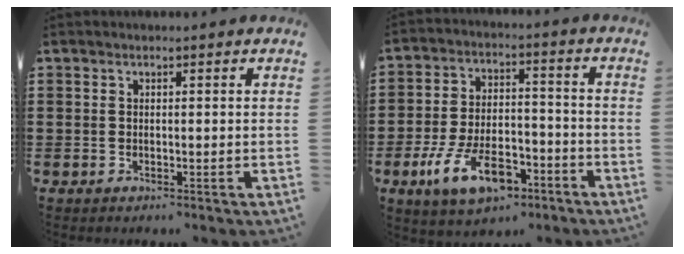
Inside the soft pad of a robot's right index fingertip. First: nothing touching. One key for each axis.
{"total": 10.6, "fx": -6.0, "fy": 4.9, "fz": 7.3, "tx": -0.153, "ty": 0.011, "tz": -0.110}